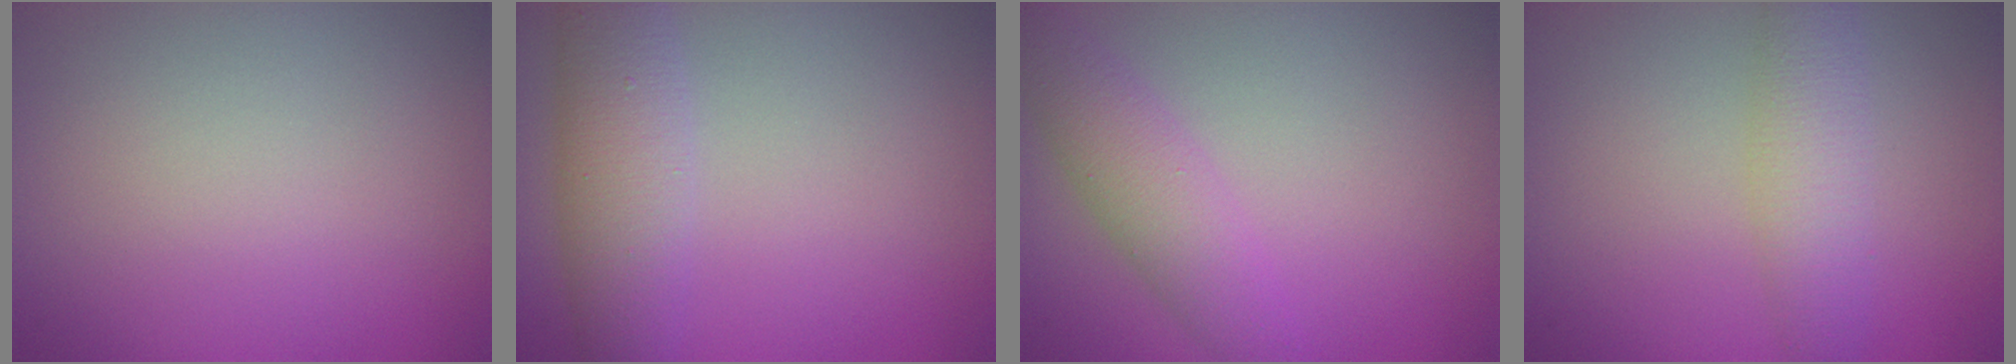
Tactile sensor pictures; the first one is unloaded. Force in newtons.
{"total": 4.5, "press": 4.4, "slide": 0.2}
{"total": 3.5, "press": 3.5, "slide": 0.1}
{"total": 3.5, "press": 3.5, "slide": 0.1}